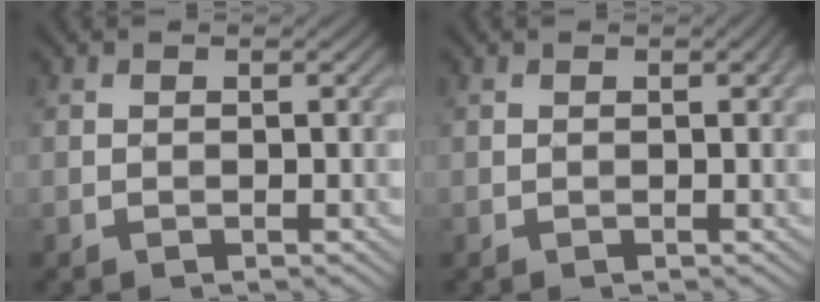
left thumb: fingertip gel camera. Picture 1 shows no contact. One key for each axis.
{"total": 0.8, "fx": 0.3, "fy": 0.4, "fz": 0.7, "tx": -0.009, "ty": 0.000, "tz": 0.005}